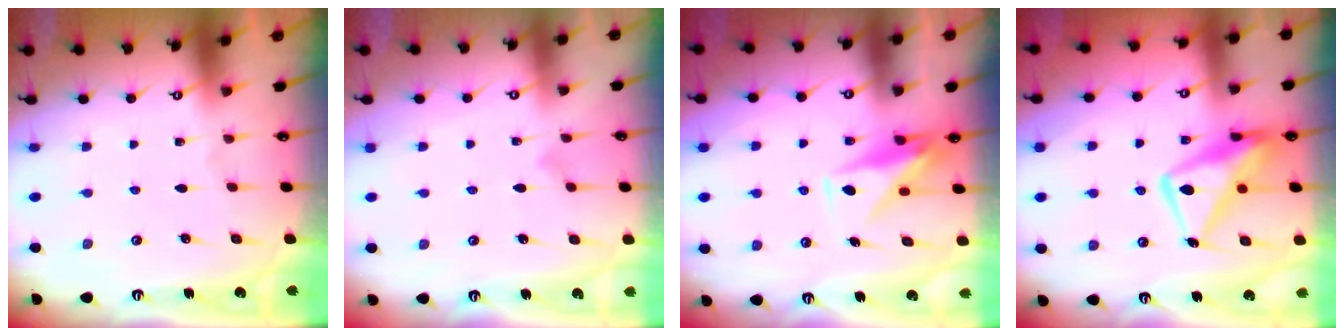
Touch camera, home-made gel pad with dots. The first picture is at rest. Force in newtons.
{"total": 7.7, "press": 7.7, "slide": 0.4}
{"total": 10.1, "press": 10.0, "slide": 1.2}
{"total": 15.2, "press": 15.1, "slide": 1.5}